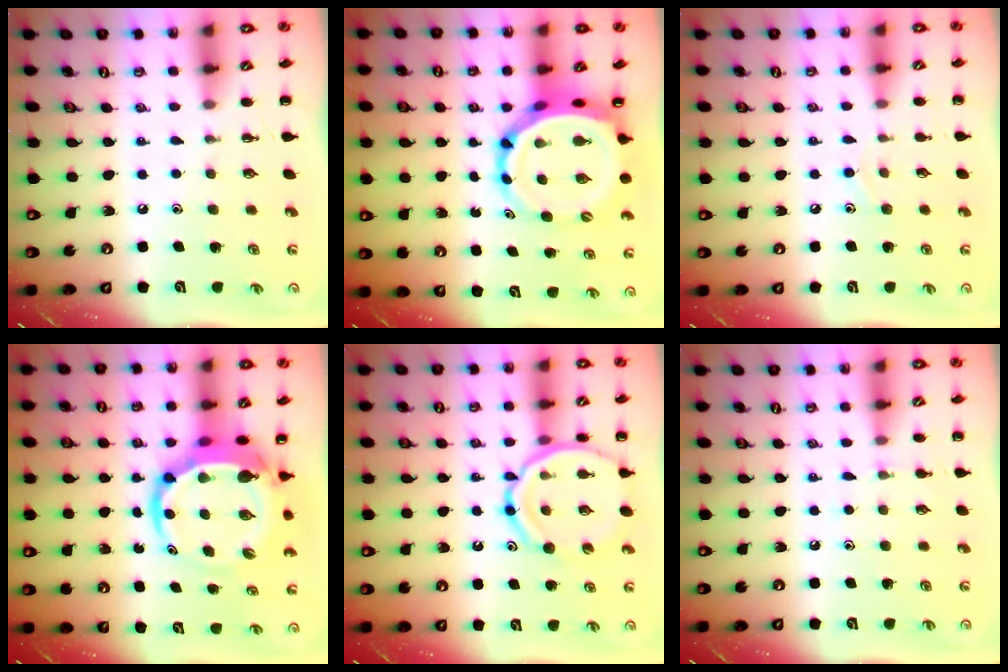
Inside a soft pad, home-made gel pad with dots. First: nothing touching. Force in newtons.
{"total": 9.2, "press": 8.7, "slide": 2.8}
{"total": 6.2, "press": 5.9, "slide": 2.2}
{"total": 9.5, "press": 9.1, "slide": 2.6}
{"total": 15.1, "press": 14.8, "slide": 2.7}
{"total": 6.9, "press": 6.6, "slide": 2.0}